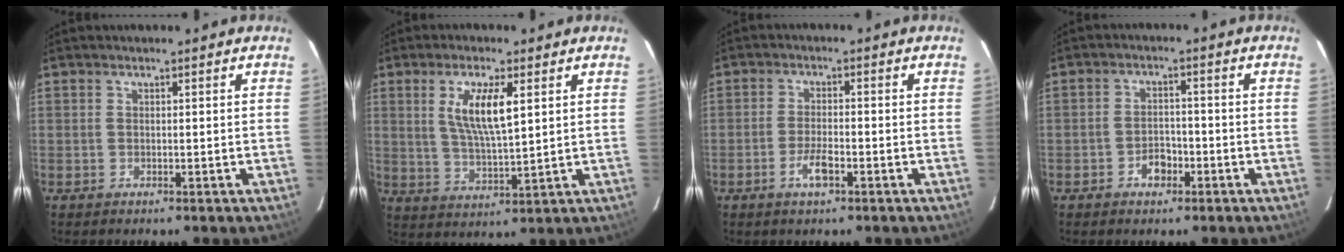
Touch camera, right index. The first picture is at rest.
{"total": 8.5, "force": [2.8, 2.1, 7.8], "torque": [-0.147, -0.004, 0.057]}
{"total": 4.1, "force": [-2.1, 1.2, 3.3], "torque": [-0.071, -0.001, -0.040]}
{"total": 3.8, "force": [-2.2, 2.5, 1.9], "torque": [-0.039, 0.009, -0.030]}